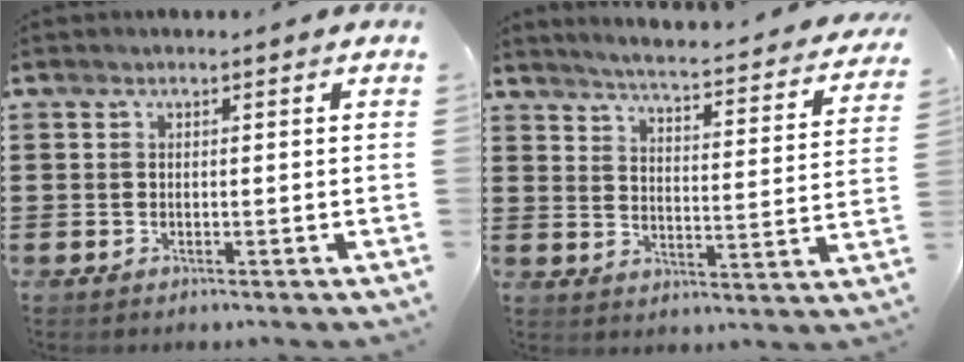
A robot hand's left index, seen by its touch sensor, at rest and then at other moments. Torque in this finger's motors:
{"motor_torque": [2.14, 0.00, 0.17, 0.02]}